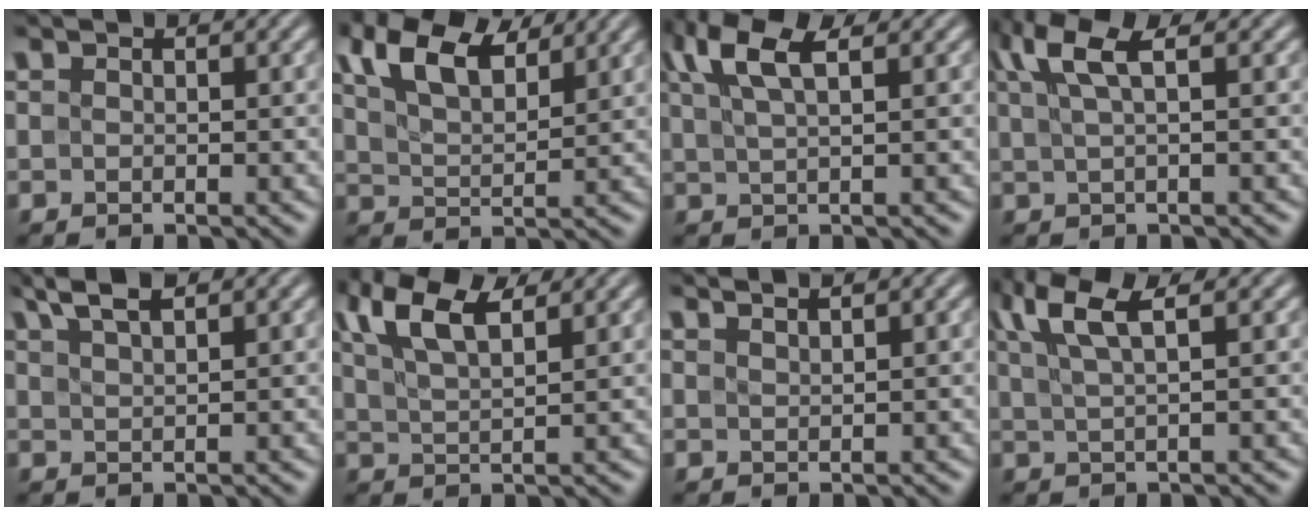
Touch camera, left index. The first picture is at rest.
{"total": 7.3, "force": [4.9, 3.1, 4.5], "torque": [-0.093, 0.017, 0.089]}
{"total": 5.5, "force": [3.0, 1.8, 4.3], "torque": [-0.076, 0.020, 0.048]}
{"total": 4.1, "force": [2.0, 0.9, 3.5], "torque": [-0.069, 0.009, 0.036]}
{"total": 3.3, "force": [2.4, 0.7, 2.1], "torque": [-0.033, 0.011, 0.046]}
{"total": 6.9, "force": [4.2, 2.5, 4.9], "torque": [-0.097, 0.020, 0.070]}
{"total": 2.3, "force": [1.9, 0.6, 1.2], "torque": [0.003, 0.006, 0.009]}
{"total": 5.1, "force": [2.7, 1.3, 4.1], "torque": [-0.072, 0.015, 0.048]}